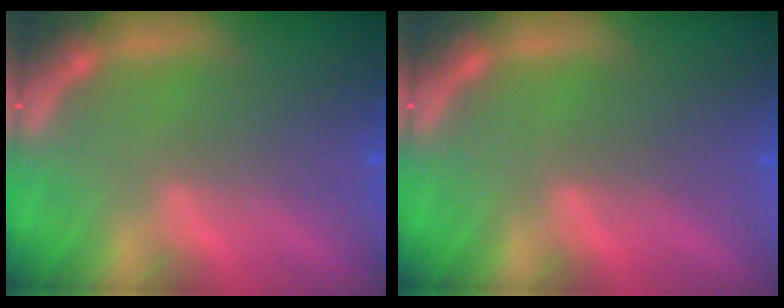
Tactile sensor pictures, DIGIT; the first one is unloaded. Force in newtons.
{"total": 0.0}